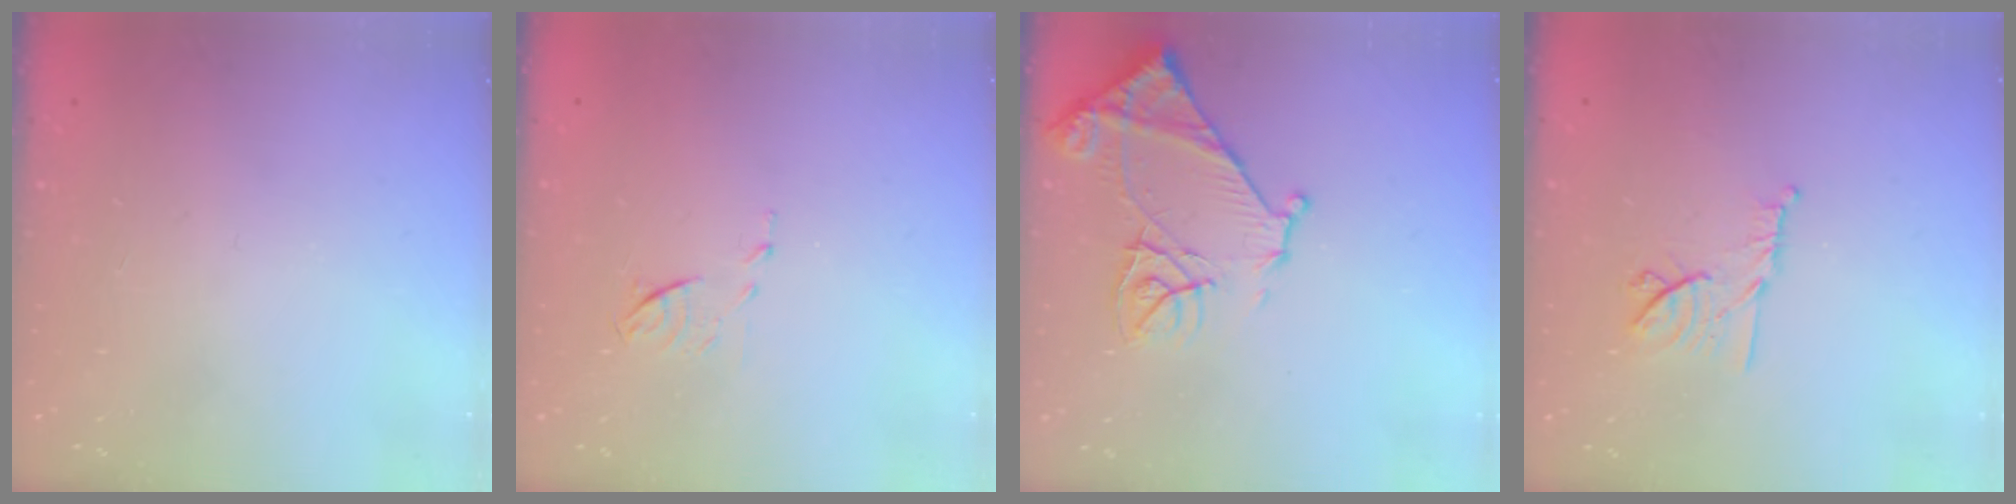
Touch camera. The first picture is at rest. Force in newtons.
{"total": 5.5, "press": 5.5, "slide": 0.8}
{"total": 13.0, "press": 13.0, "slide": 1.3}
{"total": 9.7, "press": 9.7, "slide": 0.6}